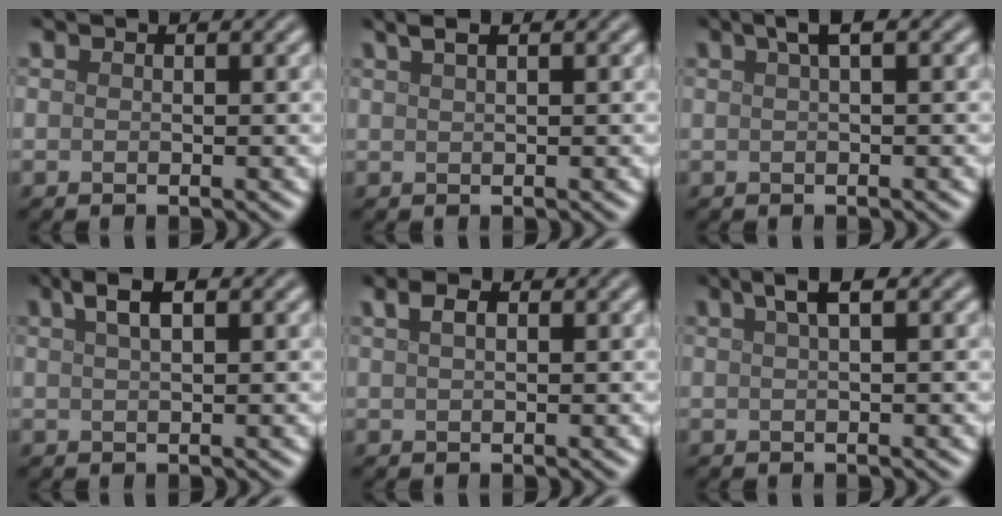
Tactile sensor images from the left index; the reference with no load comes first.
{"total": 2.0, "force": [1.3, 0.6, 1.5], "torque": [-0.020, 0.005, 0.020]}
{"total": 2.0, "force": [1.0, 0.4, 1.7], "torque": [-0.026, 0.010, 0.016]}
{"total": 2.9, "force": [1.6, 0.9, 2.2], "torque": [-0.033, 0.008, 0.027]}
{"total": 1.9, "force": [1.0, 0.8, 1.4], "torque": [-0.024, 0.006, 0.017]}
{"total": 2.3, "force": [1.2, 0.6, 1.9], "torque": [-0.025, 0.008, 0.019]}